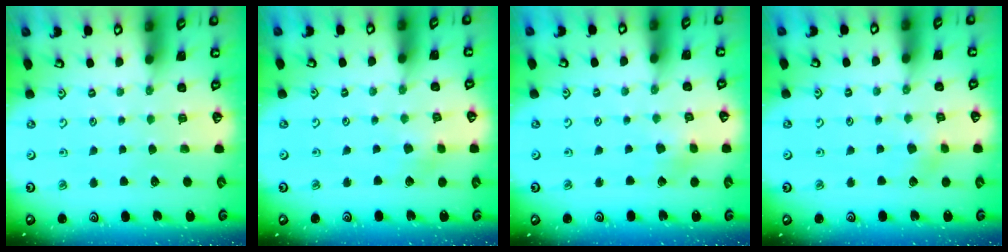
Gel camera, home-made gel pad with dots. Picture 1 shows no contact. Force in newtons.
{"total": 2.3, "press": 2.3, "slide": 0.4}
{"total": 2.6, "press": 2.5, "slide": 0.4}
{"total": 4.2, "press": 4.1, "slide": 0.5}